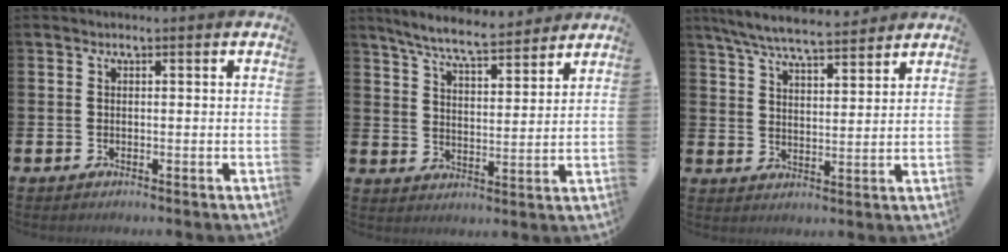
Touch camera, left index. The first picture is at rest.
{"total": 7.4, "force": [7.0, 0.7, 2.4], "torque": [-0.077, -0.036, 0.124]}
{"total": 7.0, "force": [6.6, 0.8, 2.2], "torque": [-0.070, -0.027, 0.119]}